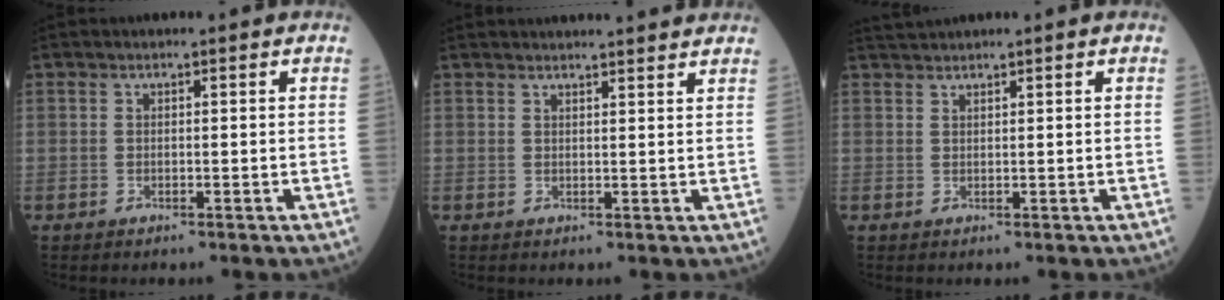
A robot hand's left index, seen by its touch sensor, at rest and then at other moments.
{"total": 11.2, "force": [10.6, 0.8, 3.5], "torque": [-0.040, 0.026, 0.119]}
{"total": 1.7, "force": [1.7, -0.5, 0.2], "torque": [-0.008, 0.016, 0.041]}